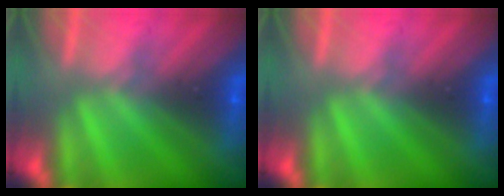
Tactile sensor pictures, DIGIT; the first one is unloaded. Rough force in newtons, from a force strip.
{"total": 0.0}